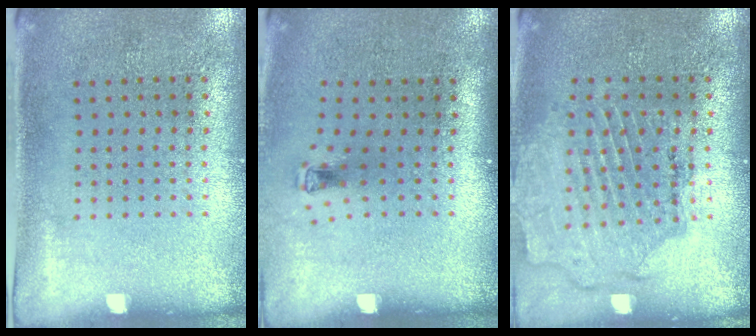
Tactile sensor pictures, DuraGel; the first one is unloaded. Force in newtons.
{"total": 0.6, "press": 0.3, "slide": 0.6}
{"total": 1.6, "press": 1.5, "slide": 0.3}